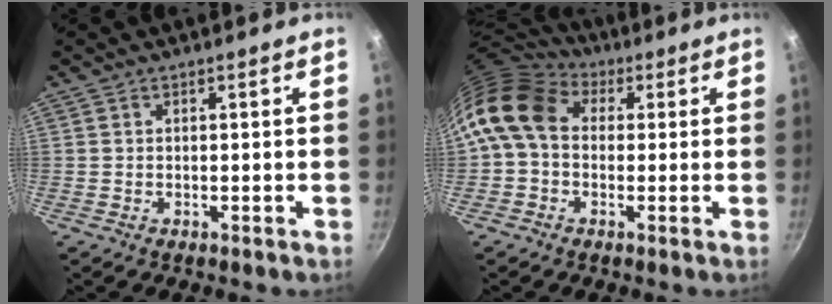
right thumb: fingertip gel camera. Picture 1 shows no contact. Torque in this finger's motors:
{"motor_torque": [0.77, 2.70, 0.29, -0.24, 0.24]}